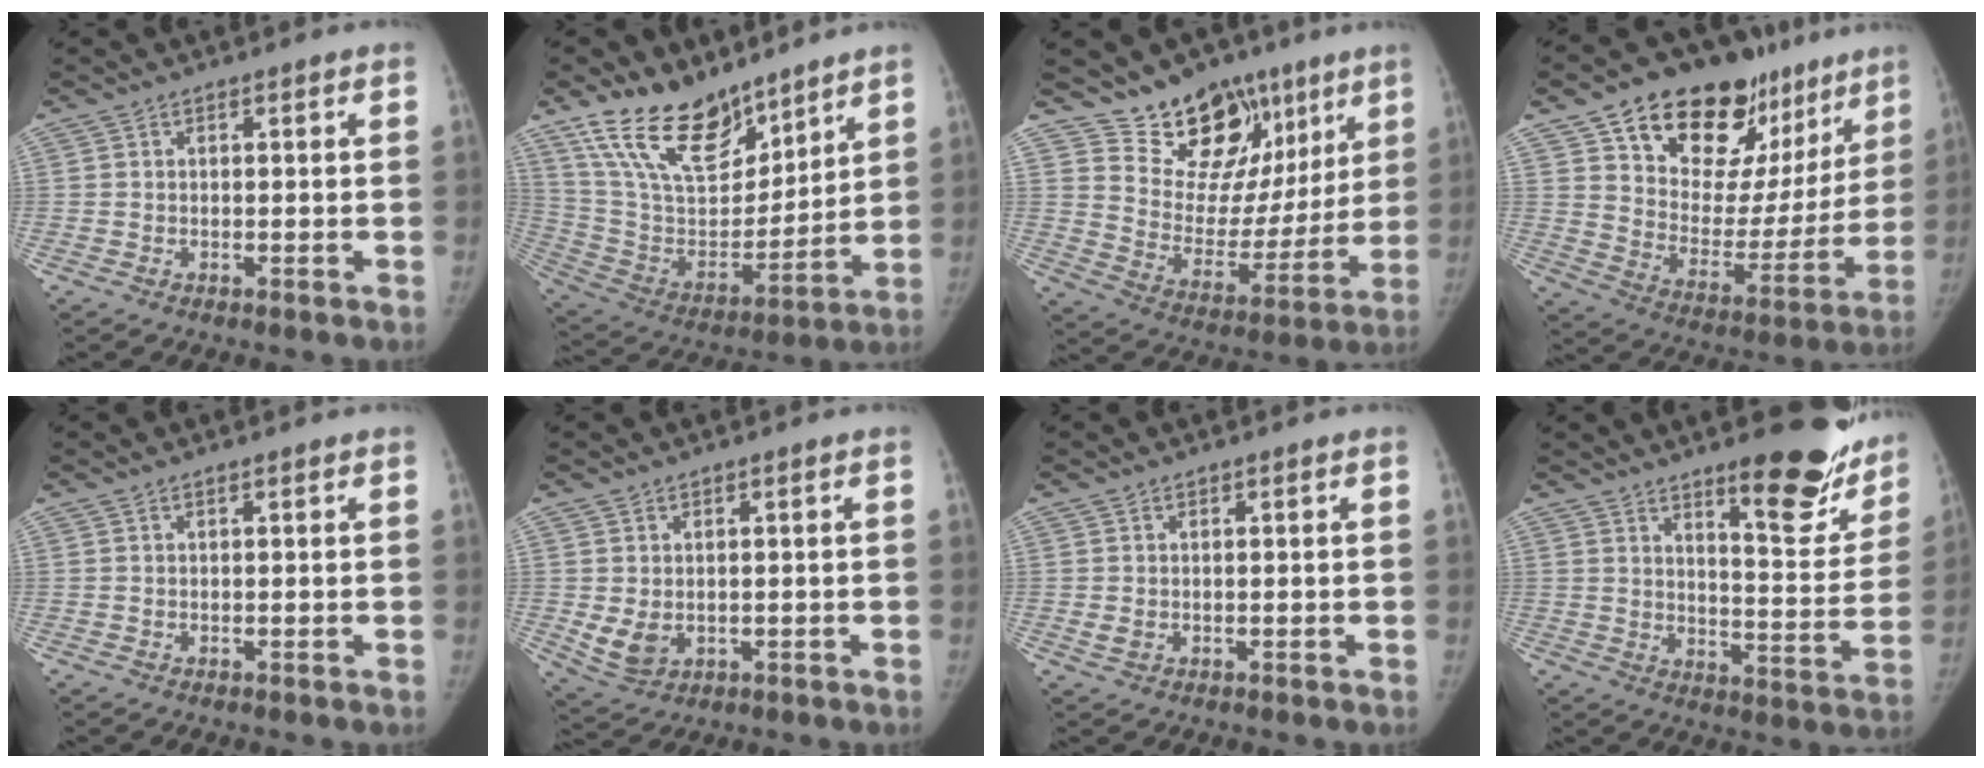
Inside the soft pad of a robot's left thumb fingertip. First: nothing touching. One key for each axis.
{"total": 20.0, "fx": 14.7, "fy": 9.0, "fz": 10.0, "tx": -0.135, "ty": -0.070, "tz": 0.280}
{"total": 19.1, "fx": 13.0, "fy": 11.9, "fz": 7.2, "tx": -0.040, "ty": -0.068, "tz": 0.206}
{"total": 27.4, "fx": 17.2, "fy": 16.0, "fz": 14.1, "tx": -0.162, "ty": -0.047, "tz": 0.266}
{"total": 0.0}
{"total": 4.9, "fx": -0.2, "fy": 3.7, "fz": 3.1, "tx": -0.050, "ty": -0.012, "tz": 0.012}
{"total": 1.2, "fx": 0.0, "fy": 1.0, "fz": 0.7, "tx": -0.009, "ty": -0.001, "tz": 0.005}
{"total": 17.7, "fx": 12.1, "fy": 5.2, "fz": 11.8, "tx": -0.100, "ty": -0.094, "tz": 0.167}